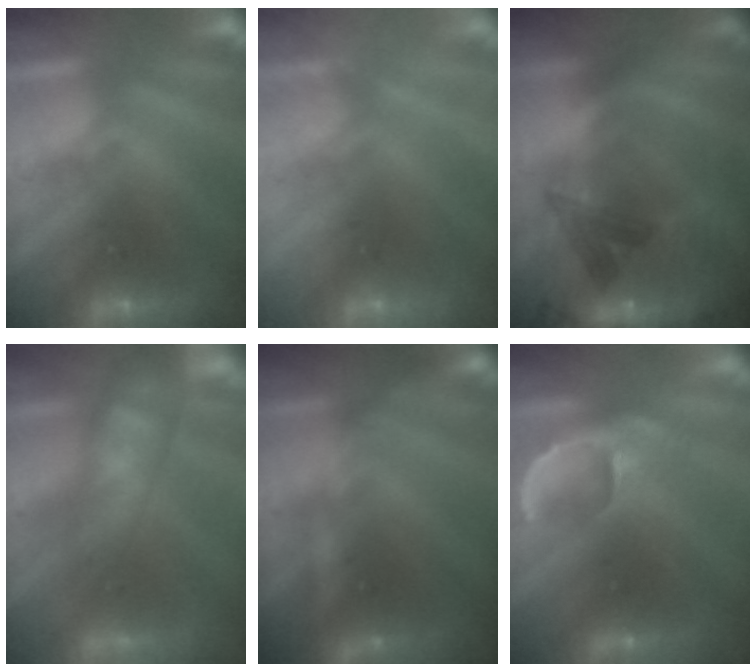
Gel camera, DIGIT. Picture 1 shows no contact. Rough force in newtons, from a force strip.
{"total": 2.7}
{"total": 9.0}
{"total": 4.4}
{"total": 2.7}
{"total": 4.9}